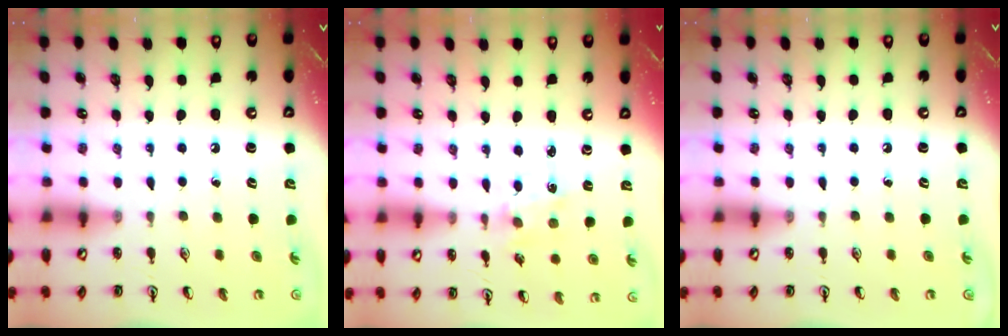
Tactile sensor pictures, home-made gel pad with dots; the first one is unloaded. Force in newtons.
{"total": 1.2, "press": 1.1, "slide": 0.2}
{"total": 0.0}